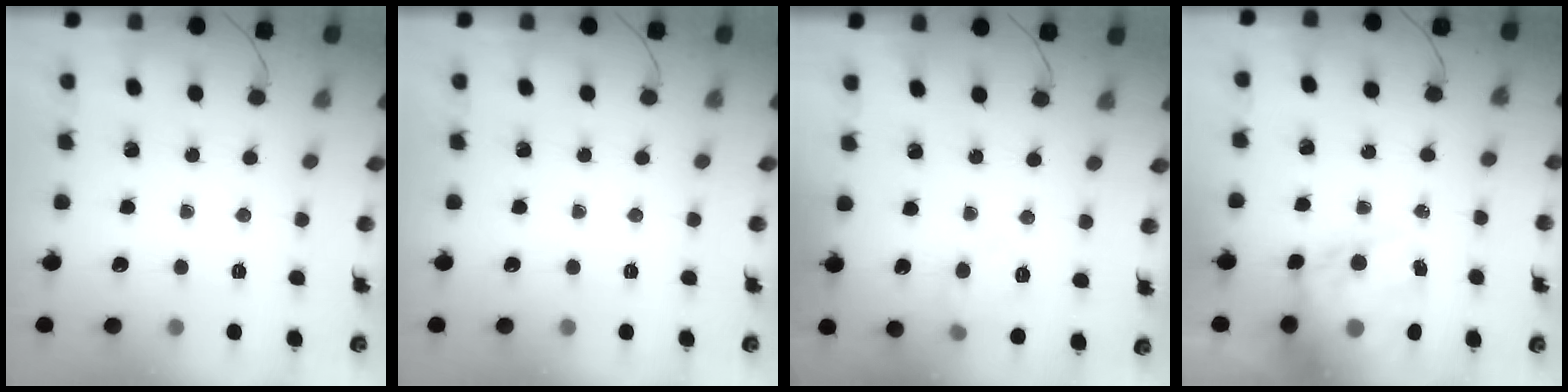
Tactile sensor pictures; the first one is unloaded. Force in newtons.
{"total": 0.0}
{"total": 5.5, "press": 5.3, "slide": 1.3}
{"total": 14.3, "press": 13.6, "slide": 4.2}